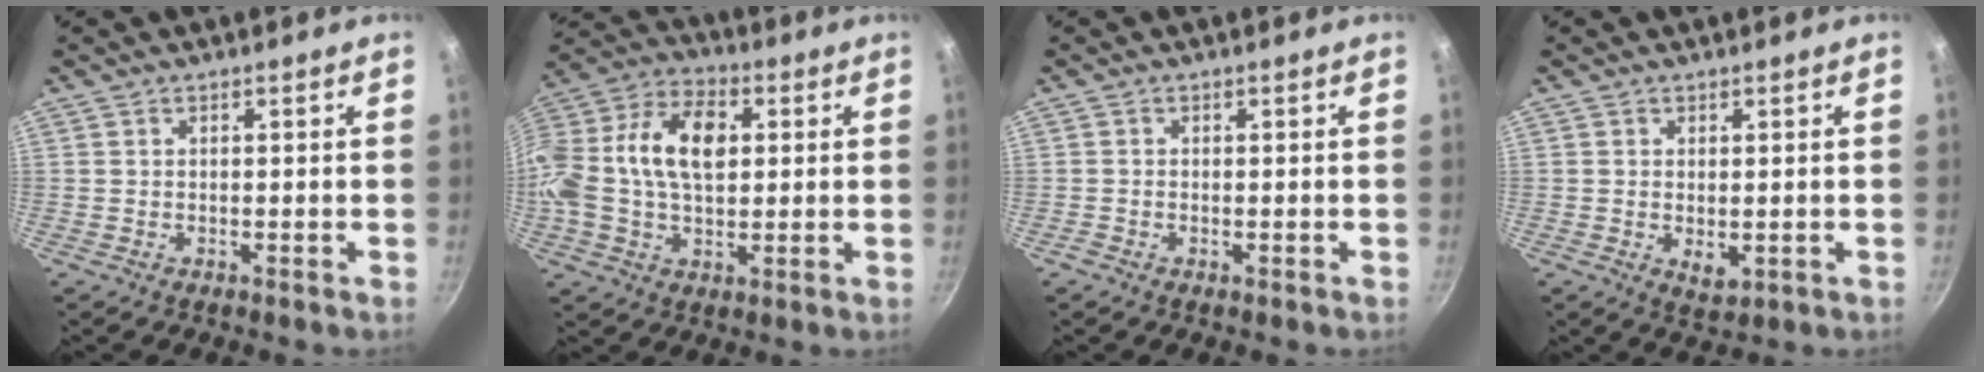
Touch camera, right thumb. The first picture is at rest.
{"total": 19.8, "force": [2.4, 12.7, 15.0], "torque": [-0.288, 0.034, 0.028]}
{"total": 0.6, "force": [-0.3, 0.4, 0.3], "torque": [-0.008, 0.001, -0.007]}
{"total": 3.2, "force": [-0.2, 1.9, 2.6], "torque": [-0.041, -0.011, 0.000]}